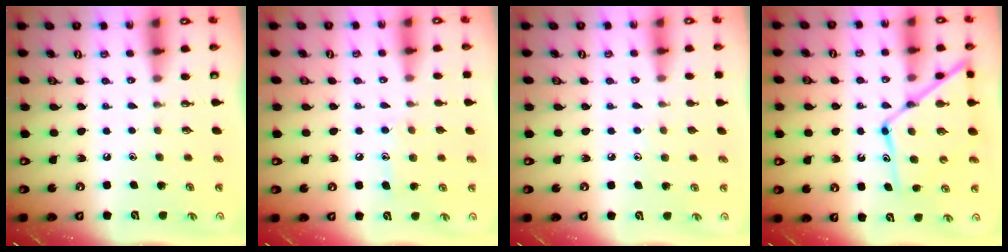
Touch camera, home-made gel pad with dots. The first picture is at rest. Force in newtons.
{"total": 8.4, "press": 8.4, "slide": 0.5}
{"total": 5.0, "press": 5.0, "slide": 0.5}
{"total": 14.7, "press": 14.6, "slide": 1.3}